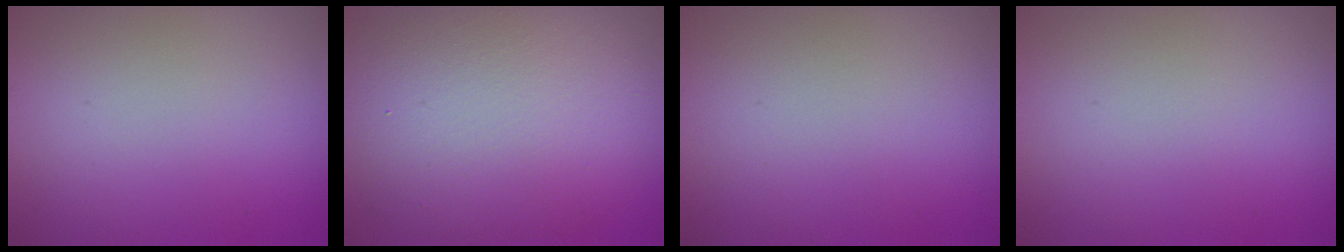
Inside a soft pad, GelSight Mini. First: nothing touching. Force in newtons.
{"total": 11.1, "press": 11.0, "slide": 0.6}
{"total": 0.0}
{"total": 0.0}